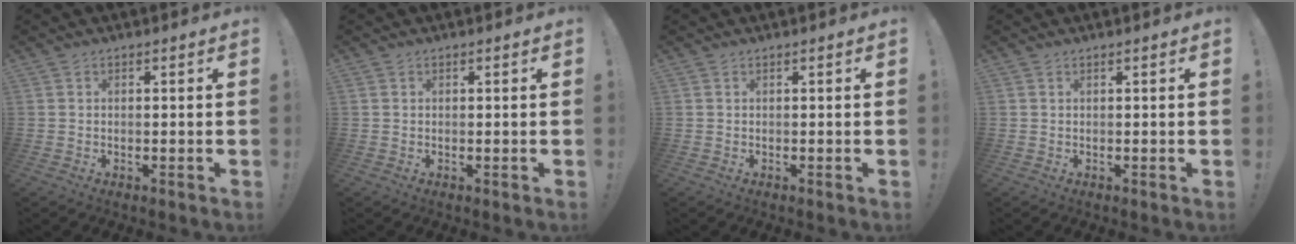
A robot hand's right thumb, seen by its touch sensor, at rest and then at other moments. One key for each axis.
{"total": 0.0}
{"total": 0.0}
{"total": 0.0}